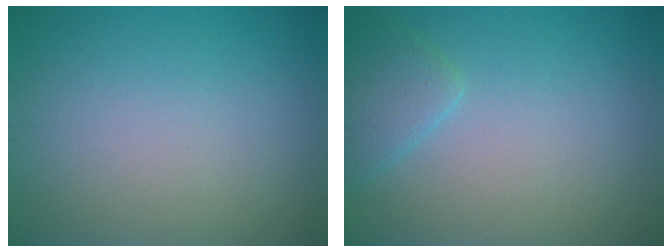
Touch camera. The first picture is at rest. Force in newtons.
{"total": 2.1, "press": 2.1, "slide": 0.1}